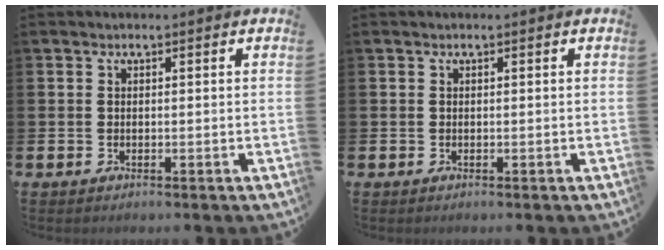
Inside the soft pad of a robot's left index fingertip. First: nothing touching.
{"total": 0.0}